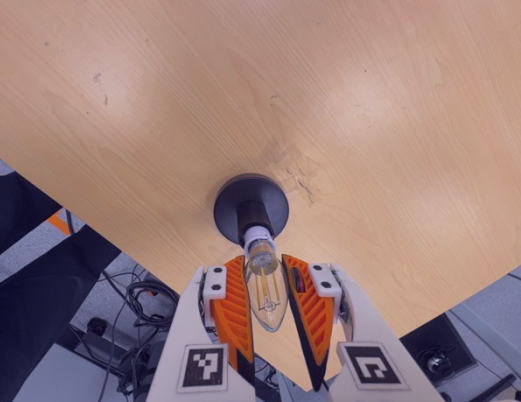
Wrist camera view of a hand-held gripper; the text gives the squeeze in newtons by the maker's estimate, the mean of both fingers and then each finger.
{"total": 10.2, "left": 9.1, "right": 11.3}